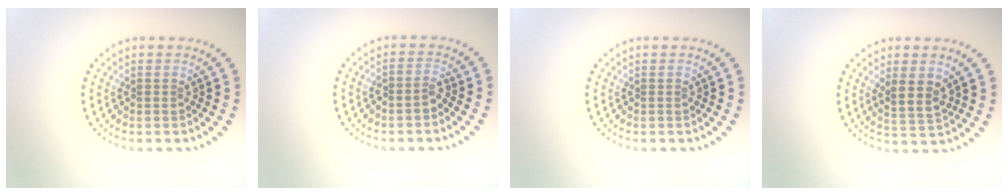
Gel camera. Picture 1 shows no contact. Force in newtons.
{"total": 1.3, "press": 1.1, "slide": 0.7}
{"total": 0.0}
{"total": 2.5, "press": 2.3, "slide": 1.0}